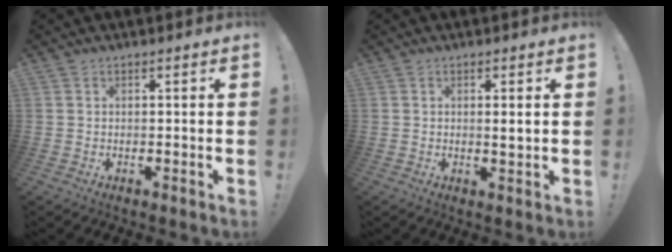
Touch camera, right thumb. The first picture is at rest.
{"total": 2.1, "force": [0.5, 0.0, 2.0], "torque": [-0.026, -0.010, 0.004]}